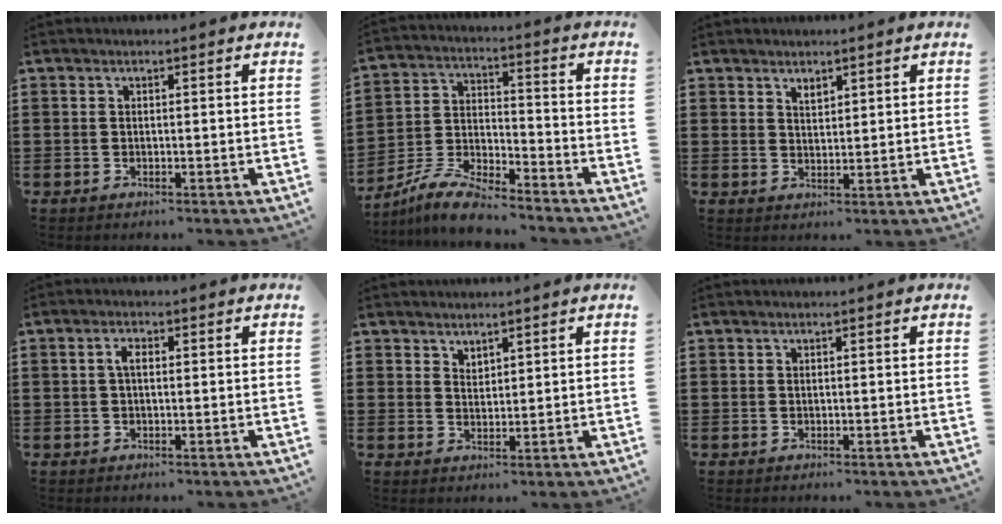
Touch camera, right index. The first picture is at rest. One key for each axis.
{"total": 7.7, "fx": -7.0, "fy": 1.3, "fz": 2.9, "tx": -0.073, "ty": 0.009, "tz": -0.141}
{"total": 1.8, "fx": 1.5, "fy": 0.9, "fz": 0.5, "tx": -0.012, "ty": 0.003, "tz": 0.028}
{"total": 2.0, "fx": 0.2, "fy": 0.9, "fz": 1.8, "tx": -0.037, "ty": 0.005, "tz": 0.001}
{"total": 1.9, "fx": 1.7, "fy": 0.8, "fz": -0.1, "tx": -0.002, "ty": 0.003, "tz": 0.035}
{"total": 0.0}